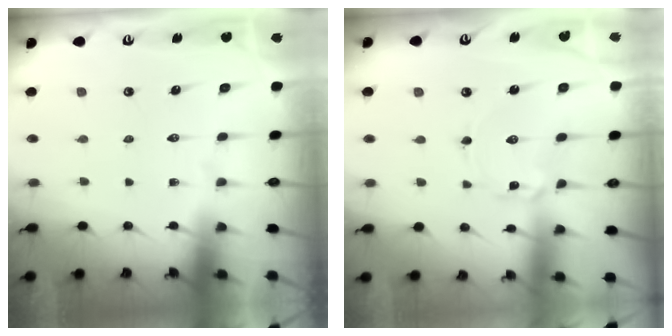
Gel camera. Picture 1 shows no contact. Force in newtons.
{"total": 2.2, "press": 2.2, "slide": 0.2}